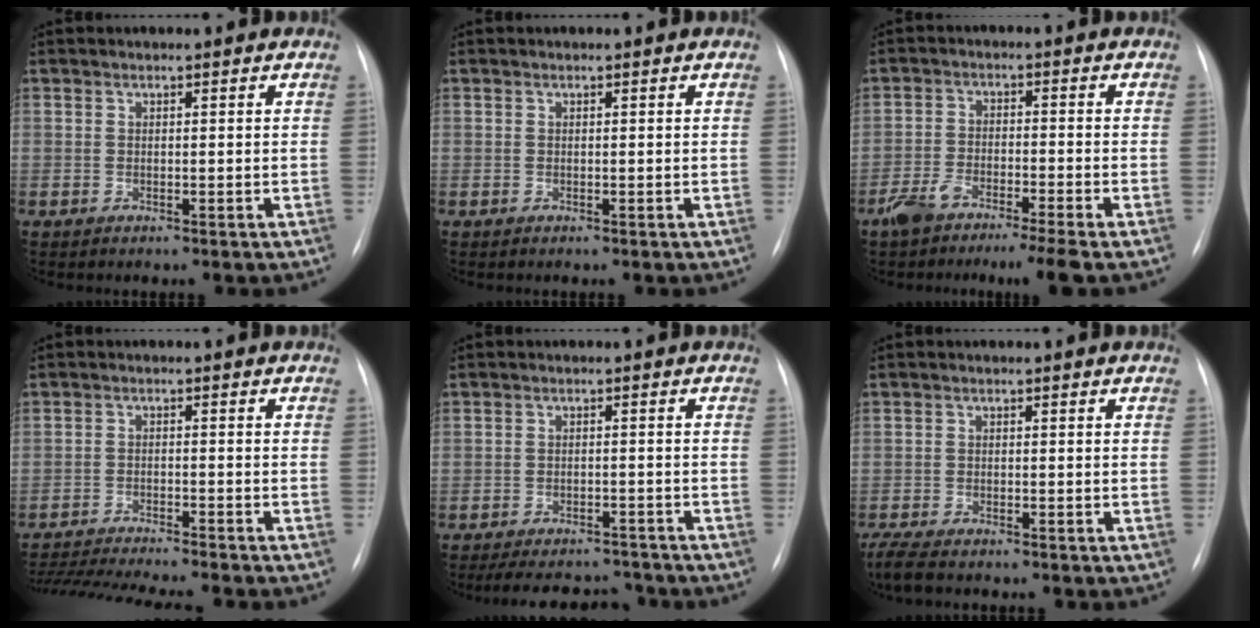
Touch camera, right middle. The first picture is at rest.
{"total": 0.0}
{"total": 7.2, "force": [-5.2, 0.5, 4.9], "torque": [-0.095, -0.011, -0.095]}
{"total": 14.7, "force": [-13.3, 0.2, 6.2], "torque": [-0.101, -0.017, -0.200]}
{"total": 10.3, "force": [-9.3, 3.3, 2.8], "torque": [-0.045, 0.010, -0.122]}
{"total": 5.1, "force": [-4.1, 1.4, 2.7], "torque": [-0.053, -0.014, -0.065]}